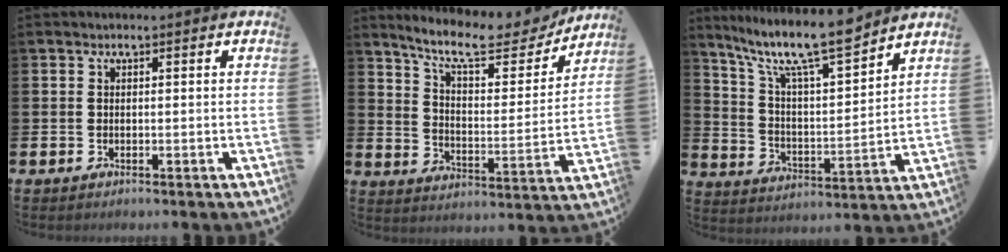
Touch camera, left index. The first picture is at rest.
{"total": 10.9, "force": [9.7, 2.4, 4.5], "torque": [-0.101, -0.067, 0.164]}
{"total": 12.0, "force": [10.1, 2.1, 6.1], "torque": [-0.138, -0.062, 0.172]}